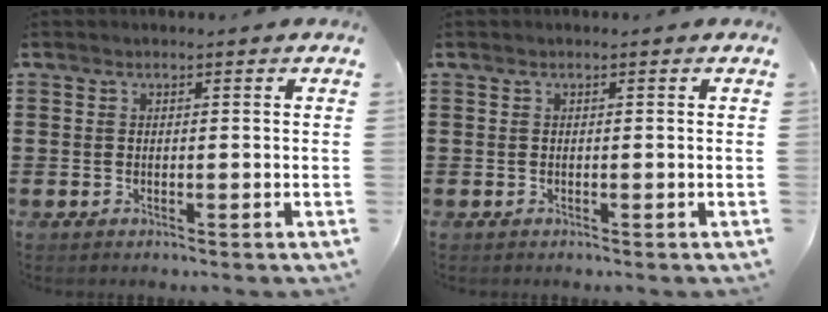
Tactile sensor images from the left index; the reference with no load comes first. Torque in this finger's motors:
{"motor_torque": [0.00, 0.00, 0.00, 0.00]}